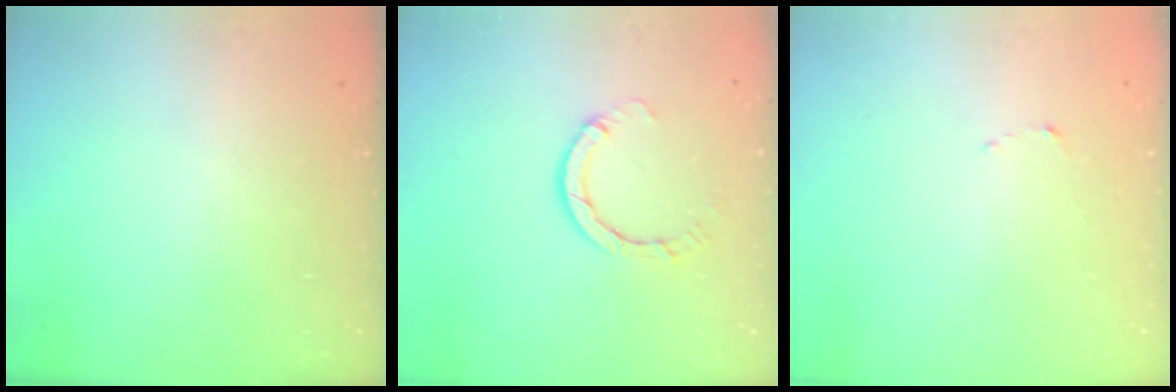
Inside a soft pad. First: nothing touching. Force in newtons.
{"total": 4.5, "press": 4.5, "slide": 0.3}
{"total": 1.5, "press": 1.5, "slide": 0.2}